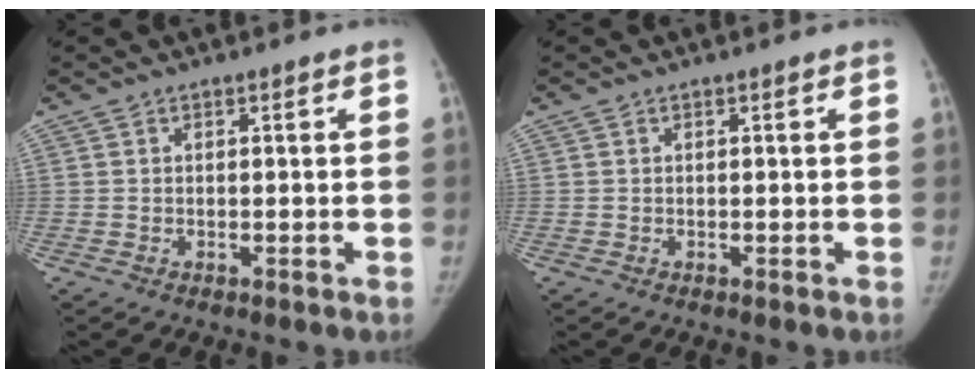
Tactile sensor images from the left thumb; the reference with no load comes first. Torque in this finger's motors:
{"motor_torque": [0.07, 0.02, 0.30, -0.08, 0.03]}